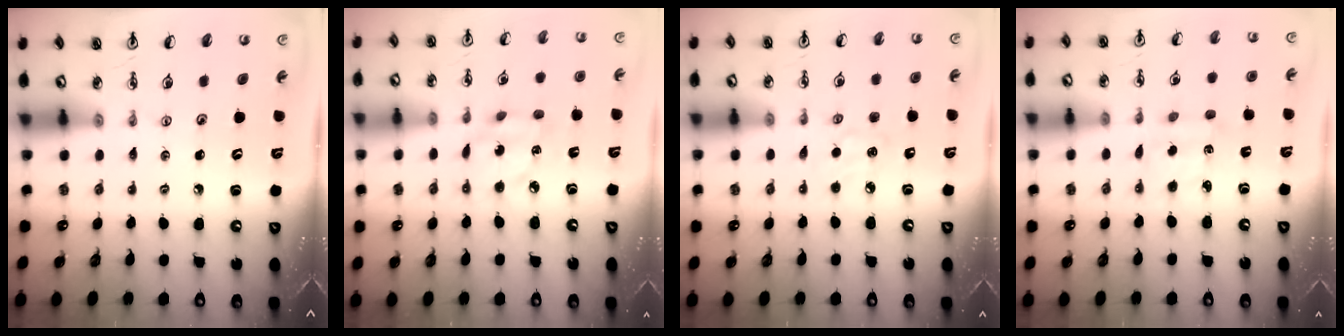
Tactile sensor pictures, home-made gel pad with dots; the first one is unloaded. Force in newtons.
{"total": 7.6, "press": 7.6, "slide": 0.4}
{"total": 5.0, "press": 5.0, "slide": 0.6}
{"total": 1.9, "press": 1.8, "slide": 0.6}